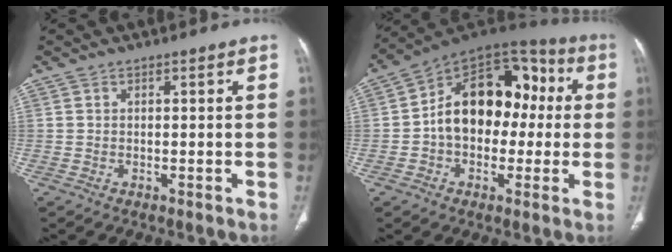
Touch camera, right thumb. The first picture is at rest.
{"total": 18.8, "force": [0.4, 12.9, 13.7], "torque": [-0.166, 0.051, -0.004]}